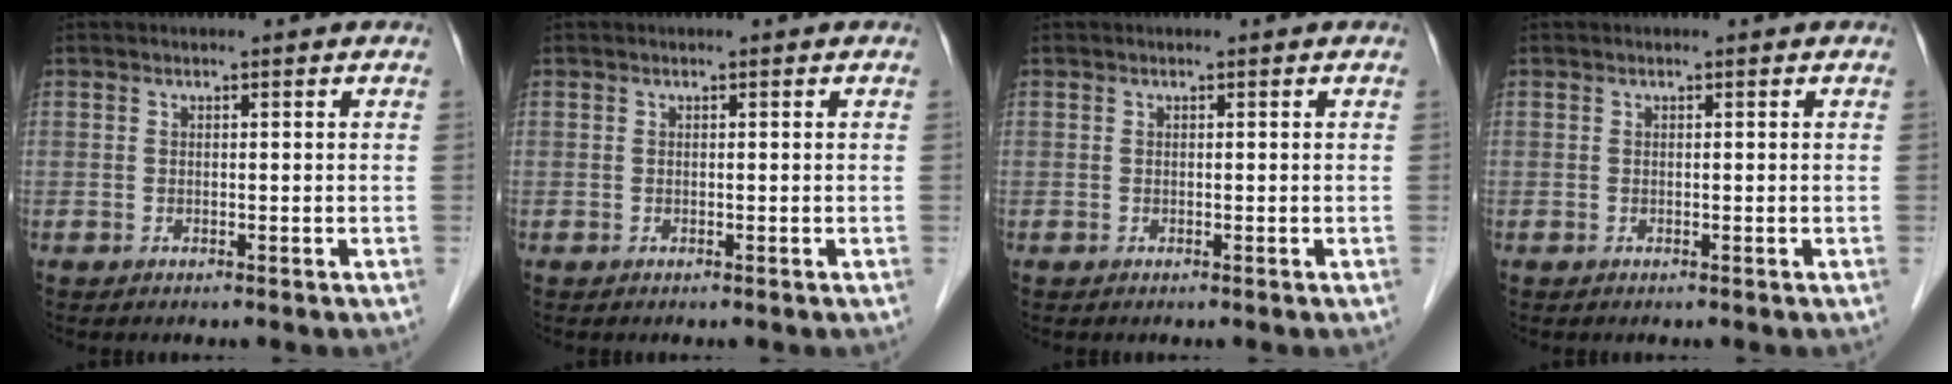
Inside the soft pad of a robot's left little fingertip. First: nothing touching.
{"total": 0.0}
{"total": 0.0}
{"total": 0.0}